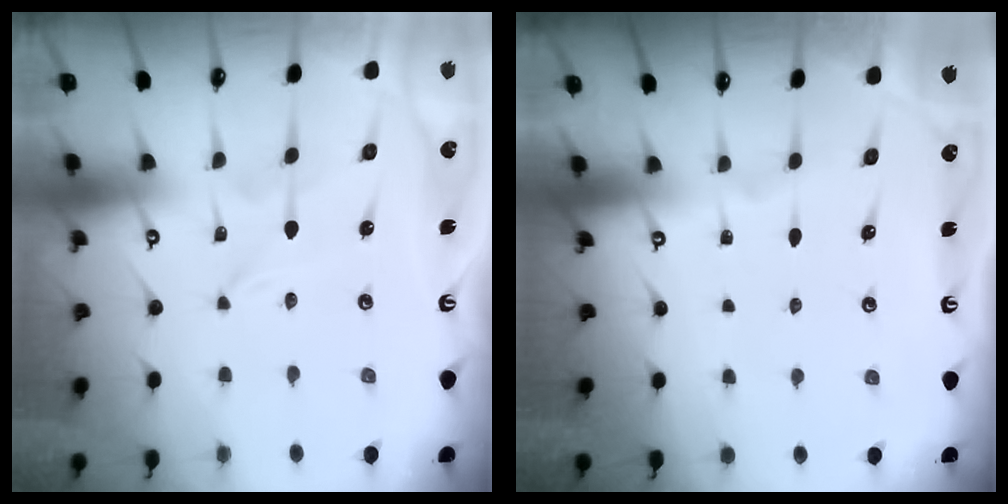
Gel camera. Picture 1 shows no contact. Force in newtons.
{"total": 0.0}